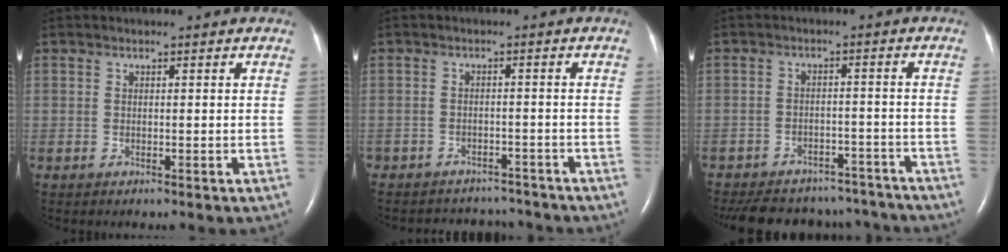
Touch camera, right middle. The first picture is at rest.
{"total": 7.2, "force": [-6.7, 2.7, 0.2], "torque": [-0.002, 0.014, -0.082]}
{"total": 18.0, "force": [-15.9, 6.9, 5.1], "torque": [-0.129, 0.004, -0.202]}